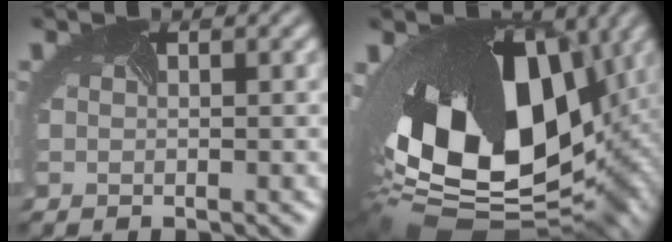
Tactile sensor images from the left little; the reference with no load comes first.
{"total": 19.4, "force": [0.8, 12.1, 15.1], "torque": [-0.301, -0.071, 0.039]}